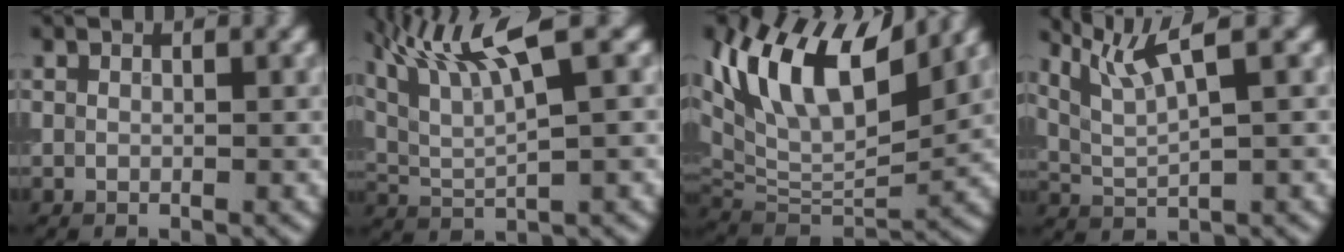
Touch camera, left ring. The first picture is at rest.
{"total": 8.5, "force": [4.9, 1.6, 6.8], "torque": [-0.127, 0.019, 0.093]}
{"total": 11.9, "force": [6.5, 5.0, 8.6], "torque": [-0.159, 0.022, 0.113]}
{"total": 4.8, "force": [3.2, 0.6, 3.5], "torque": [-0.070, 0.011, 0.065]}